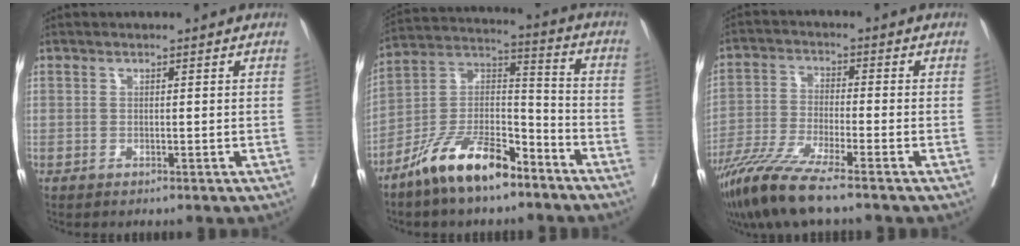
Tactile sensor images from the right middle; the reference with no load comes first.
{"total": 13.7, "force": [-10.0, 4.2, 8.4], "torque": [-0.157, 0.016, -0.187]}
{"total": 9.8, "force": [-7.4, -0.1, 6.3], "torque": [-0.126, -0.034, -0.143]}